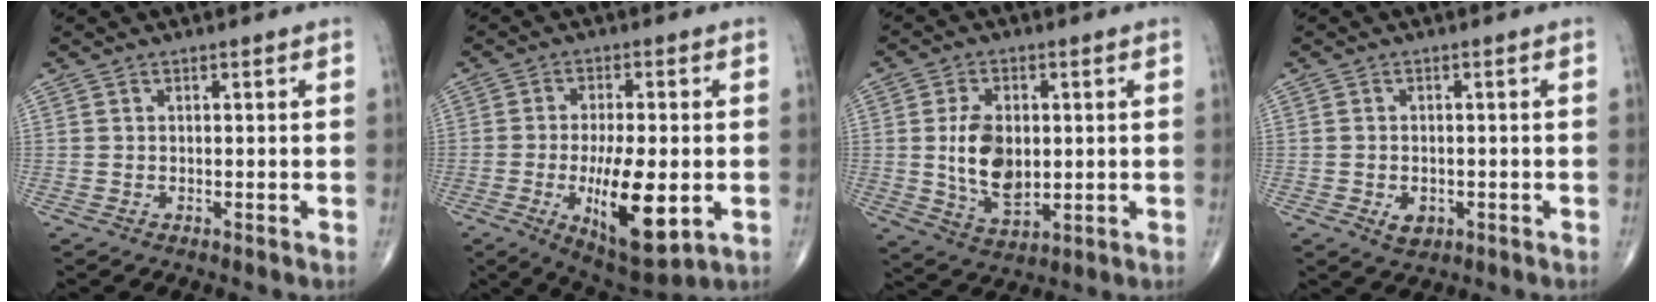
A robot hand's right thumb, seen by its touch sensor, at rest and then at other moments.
{"total": 15.0, "force": [-3.4, 5.4, 13.6], "torque": [-0.215, -0.013, -0.043]}
{"total": 10.9, "force": [0.5, 6.6, 8.6], "torque": [-0.142, -0.012, 0.019]}
{"total": 3.0, "force": [-1.0, 2.1, 1.9], "torque": [-0.022, 0.000, -0.009]}